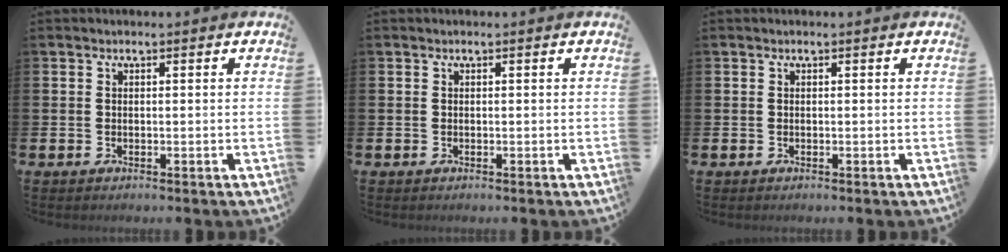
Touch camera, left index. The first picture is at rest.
{"total": 0.0}
{"total": 0.0}